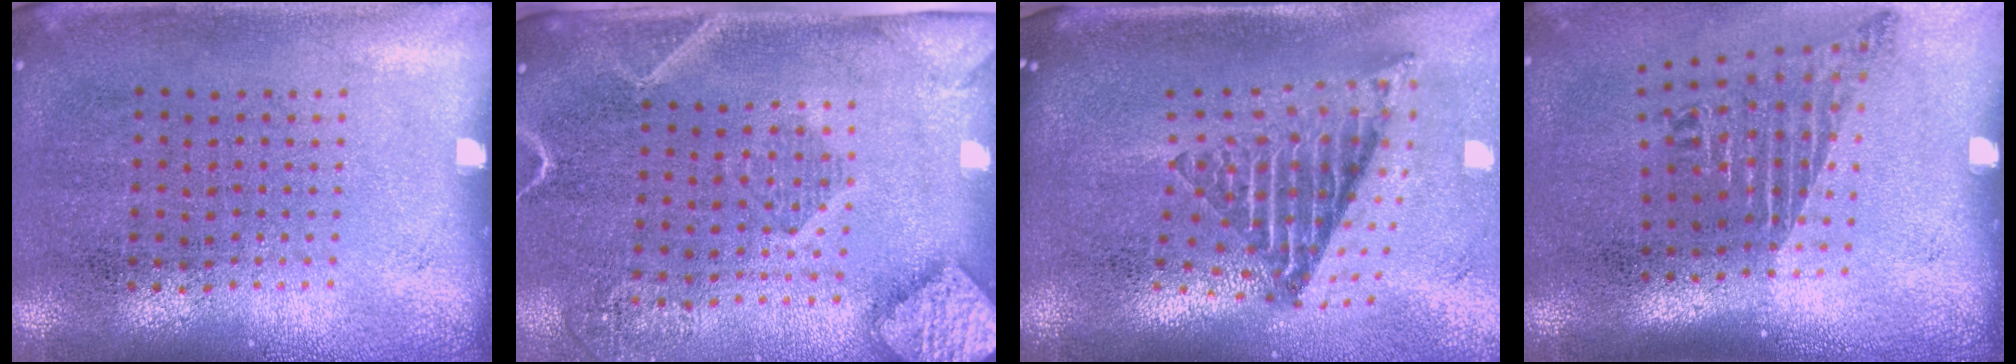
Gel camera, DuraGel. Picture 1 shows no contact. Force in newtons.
{"total": 2.5, "press": 1.9, "slide": 1.7}
{"total": 2.9, "press": 1.8, "slide": 2.3}
{"total": 1.8, "press": 1.2, "slide": 1.3}